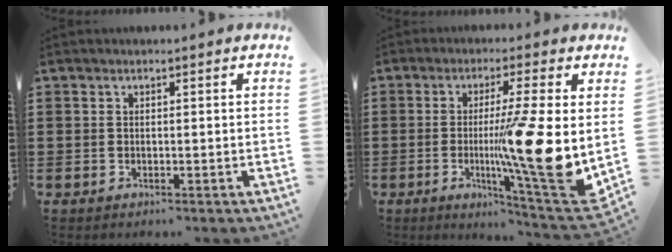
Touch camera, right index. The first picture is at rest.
{"total": 13.4, "force": [-0.3, 0.7, 13.4], "torque": [-0.215, -0.033, -0.011]}